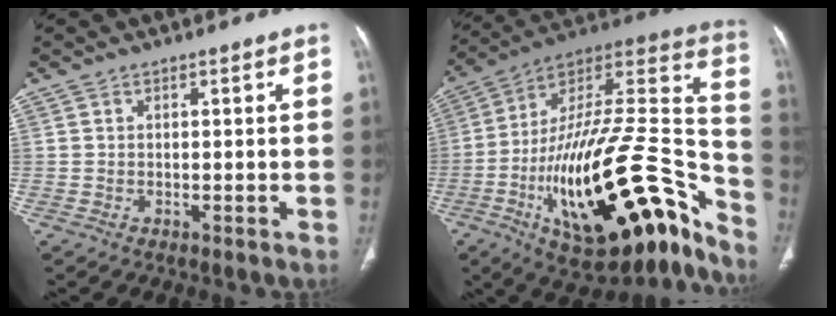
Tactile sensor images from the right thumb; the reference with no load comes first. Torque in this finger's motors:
{"motor_torque": [0.42, 1.21, 2.23, -0.54, 0.27]}